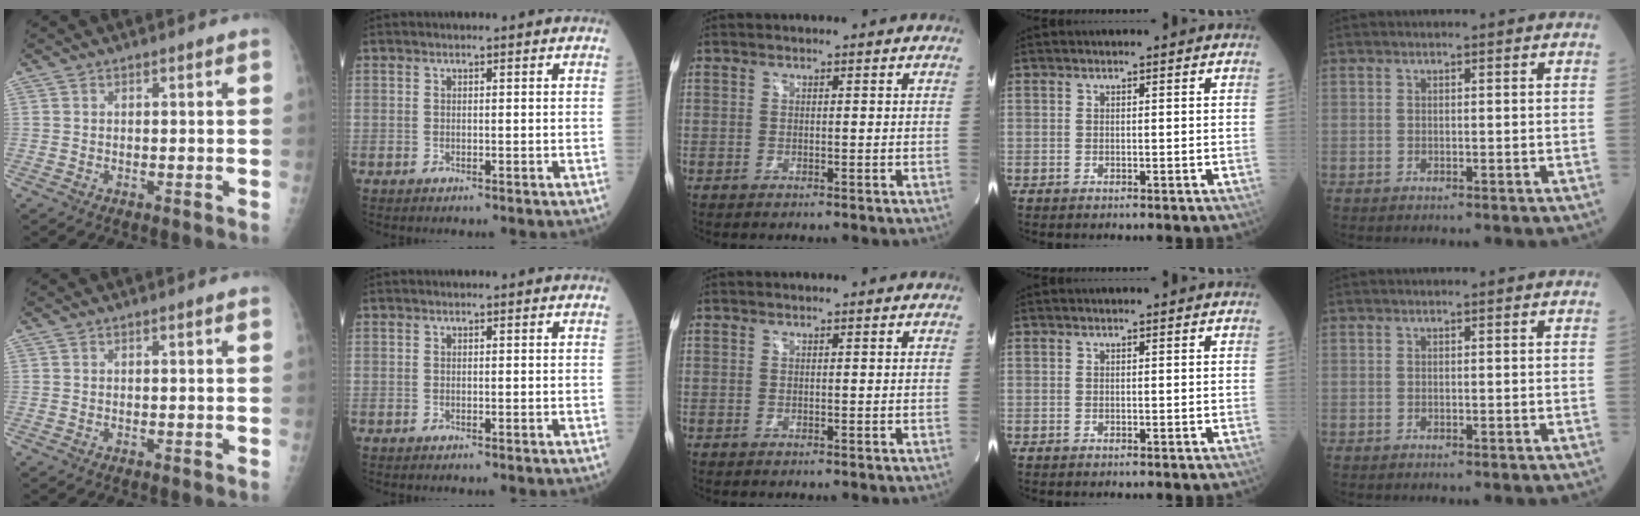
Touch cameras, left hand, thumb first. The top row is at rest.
{}